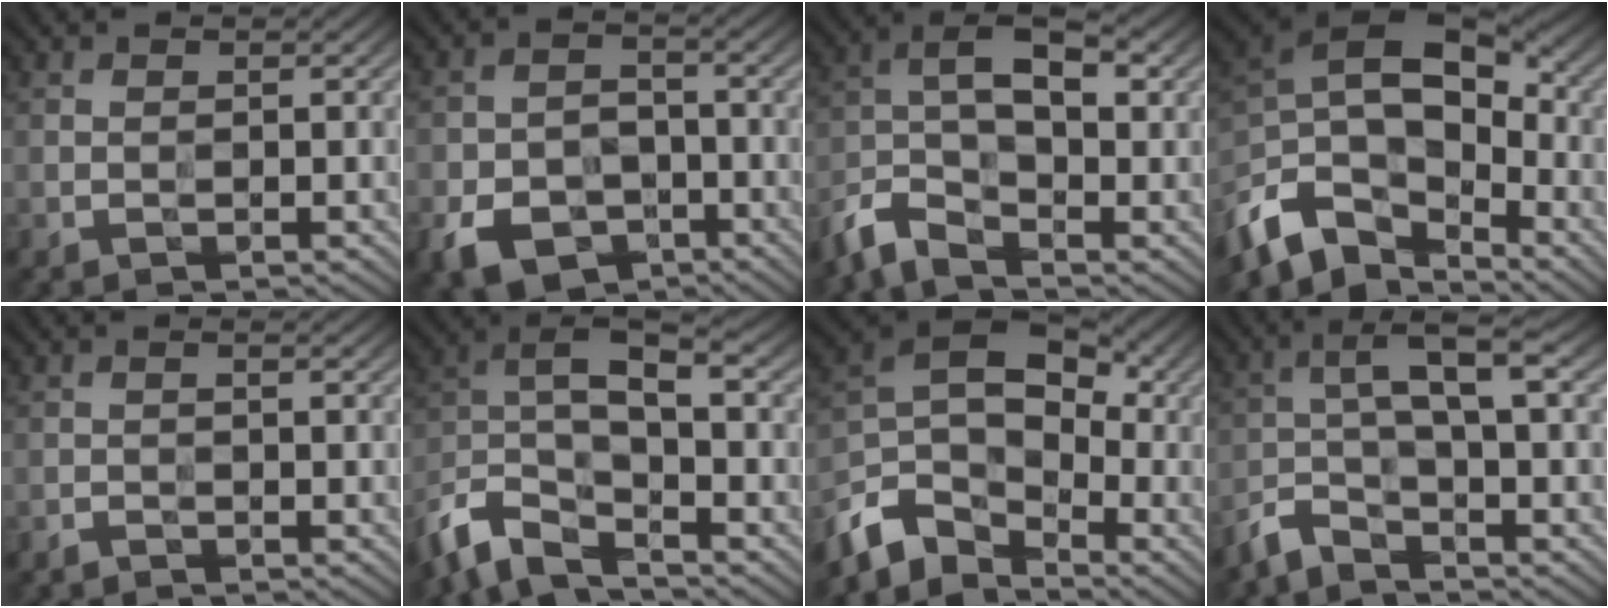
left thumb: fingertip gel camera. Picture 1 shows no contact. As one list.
[{"total": 8.2, "force": [-4.6, 5.4, 4.1], "torque": [-0.080, -0.019, -0.084]}, {"total": 8.0, "force": [-3.4, 3.6, 6.3], "torque": [-0.122, 0.004, -0.085]}, {"total": 14.1, "force": [-5.4, 9.1, 9.3], "torque": [-0.212, -0.003, -0.109]}, {"total": 1.0, "force": [-0.8, 0.1, 0.6], "torque": [-0.012, 0.001, -0.017]}, {"total": 10.4, "force": [-5.6, 3.7, 7.9], "torque": [-0.157, -0.008, -0.116]}, {"total": 10.0, "force": [-5.0, 6.4, 5.9], "torque": [-0.120, -0.003, -0.115]}, {"total": 5.8, "force": [-2.9, 1.3, 4.8], "torque": [-0.098, 0.005, -0.075]}]